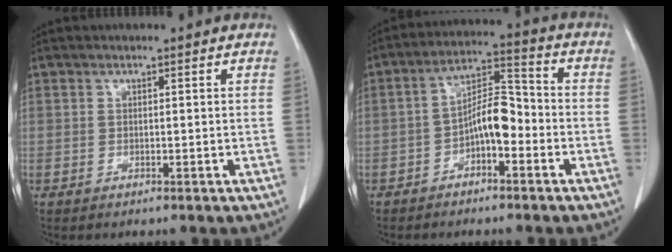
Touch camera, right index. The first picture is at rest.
{"total": 7.2, "force": [-2.6, 2.7, 6.2], "torque": [-0.115, 0.027, -0.044]}